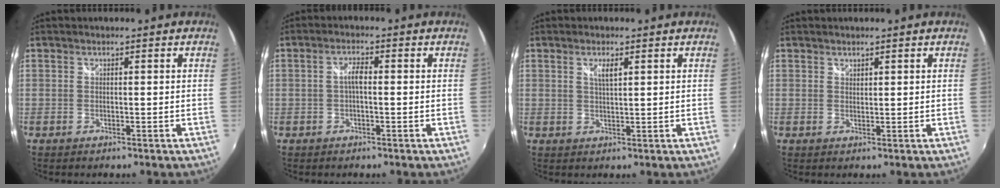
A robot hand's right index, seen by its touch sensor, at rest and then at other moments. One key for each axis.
{"total": 1.8, "fx": -0.2, "fy": 0.6, "fz": 1.7, "tx": -0.031, "ty": 0.005, "tz": -0.005}
{"total": 2.5, "fx": 1.1, "fy": 0.6, "fz": 2.2, "tx": -0.038, "ty": 0.000, "tz": 0.018}
{"total": 0.8, "fx": 0.8, "fy": 0.3, "fz": 0.1, "tx": 0.000, "ty": 0.000, "tz": 0.014}